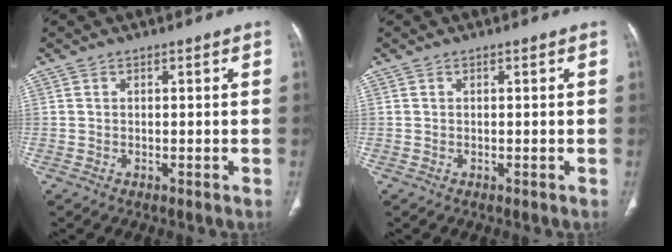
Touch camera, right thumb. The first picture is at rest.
{"total": 0.0}